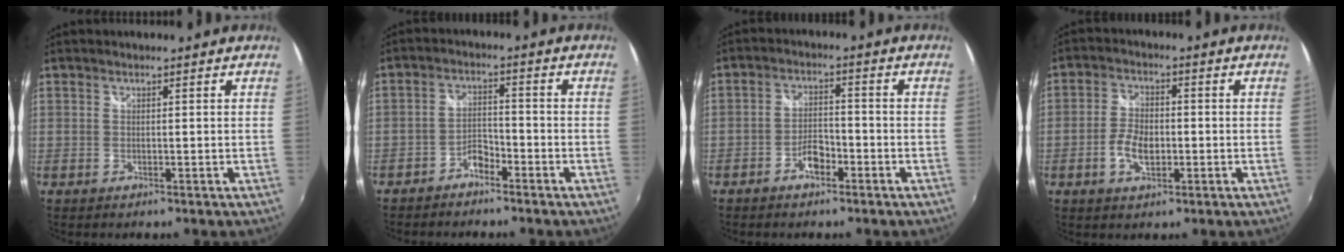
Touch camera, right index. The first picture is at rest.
{"total": 3.7, "force": [-3.1, 1.5, 1.4], "torque": [-0.039, 0.012, -0.055]}
{"total": 4.3, "force": [-2.8, 1.9, 2.7], "torque": [-0.058, 0.008, -0.045]}
{"total": 5.9, "force": [-1.6, 3.3, 4.6], "torque": [-0.098, 0.007, -0.028]}